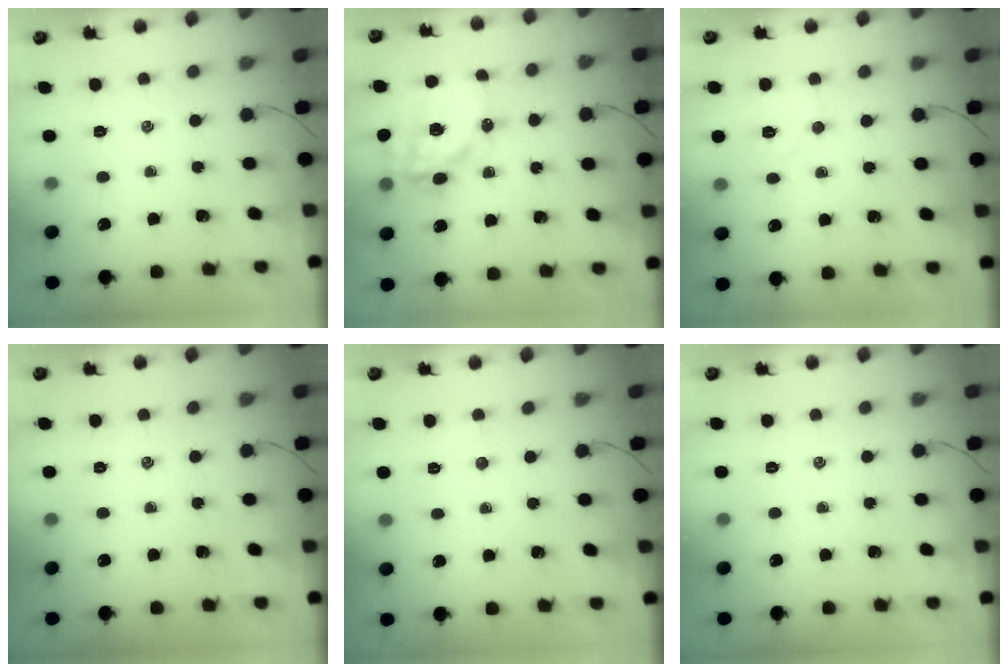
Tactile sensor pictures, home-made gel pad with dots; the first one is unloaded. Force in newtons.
{"total": 15.6, "press": 15.2, "slide": 3.4}
{"total": 5.2, "press": 5.1, "slide": 1.1}
{"total": 0.0}
{"total": 2.4, "press": 2.3, "slide": 0.6}
{"total": 0.0}